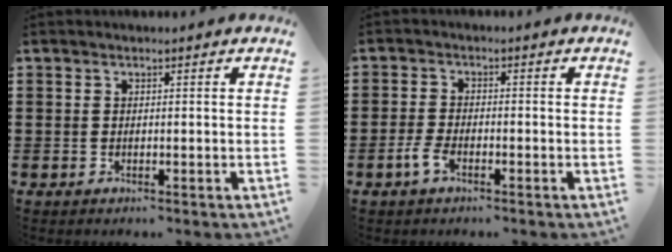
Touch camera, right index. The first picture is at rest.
{"total": 2.8, "force": [-1.7, 1.0, 2.0], "torque": [-0.050, -0.004, -0.035]}